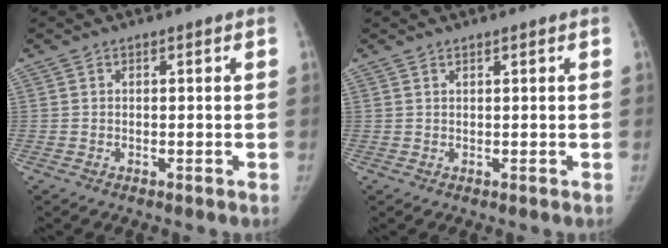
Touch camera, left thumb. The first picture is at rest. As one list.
[{"total": 0.5, "force": [0.5, 0.0, 0.2], "torque": [-0.004, -0.003, 0.010]}]